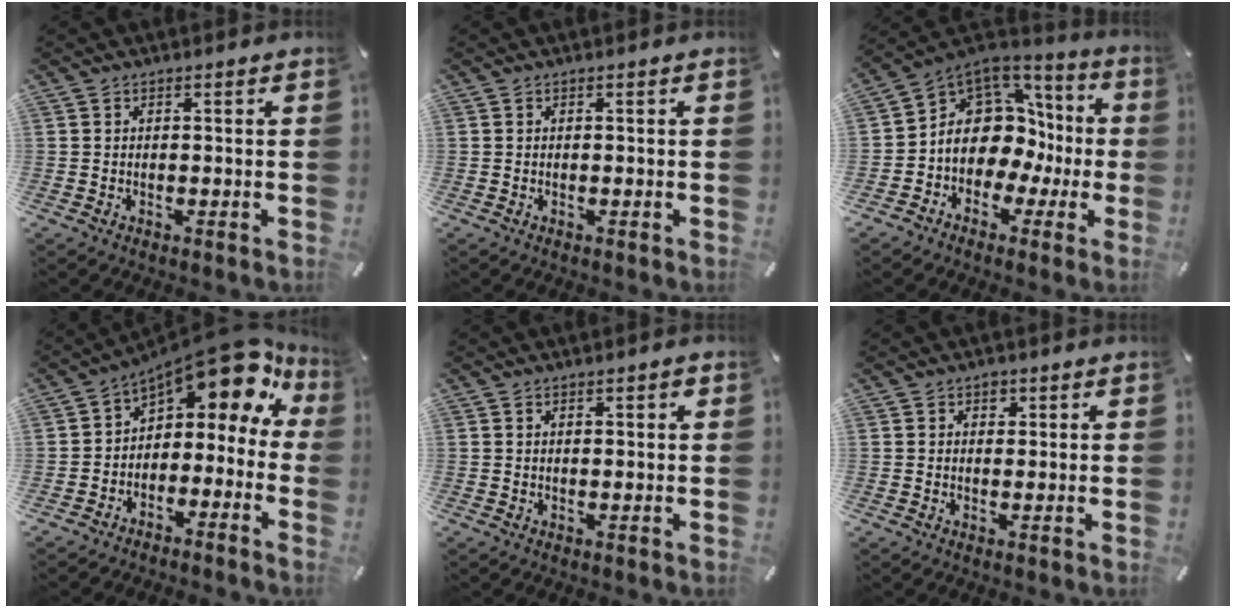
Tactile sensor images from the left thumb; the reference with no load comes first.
{"total": 0.0}
{"total": 11.4, "force": [0.3, 10.0, 5.5], "torque": [-0.104, -0.028, 0.011]}
{"total": 11.6, "force": [7.8, 5.1, 6.9], "torque": [-0.107, -0.070, 0.129]}
{"total": 1.5, "force": [0.9, 0.5, 1.1], "torque": [-0.021, 0.001, 0.015]}
{"total": 1.4, "force": [0.6, 1.2, 0.2], "torque": [0.010, -0.003, 0.005]}